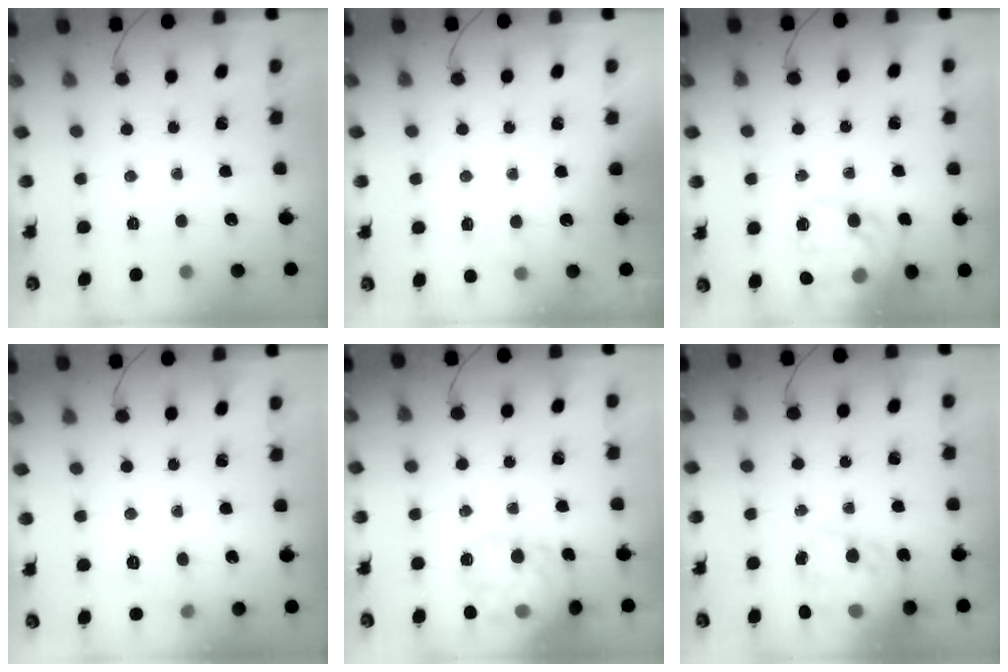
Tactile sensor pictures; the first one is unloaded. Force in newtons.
{"total": 3.7, "press": 3.6, "slide": 1.1}
{"total": 16.0, "press": 15.8, "slide": 2.2}
{"total": 6.3, "press": 6.0, "slide": 1.9}
{"total": 18.4, "press": 18.3, "slide": 1.6}
{"total": 17.9, "press": 17.3, "slide": 4.5}